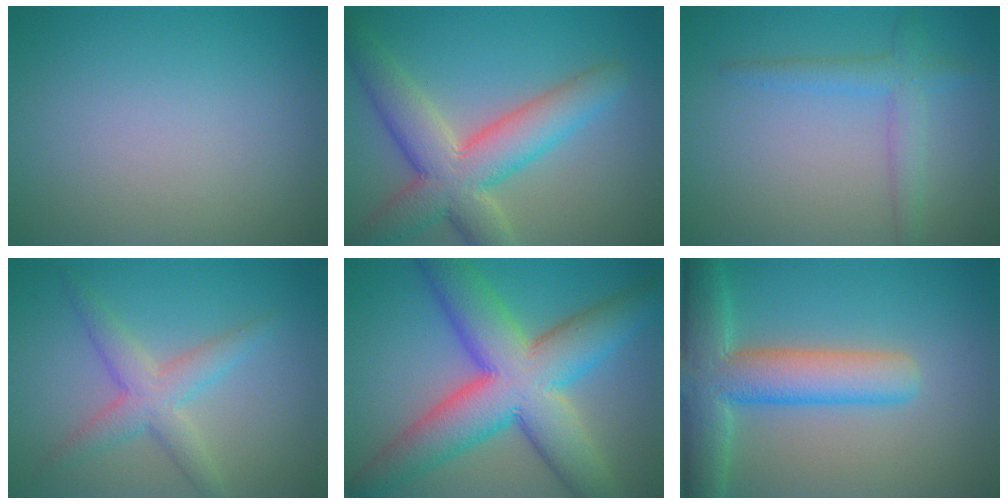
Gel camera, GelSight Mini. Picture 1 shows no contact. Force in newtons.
{"total": 8.0, "press": 8.0, "slide": 0.5}
{"total": 2.7, "press": 2.7, "slide": 0.0}
{"total": 3.6, "press": 3.6, "slide": 0.1}
{"total": 12.2, "press": 12.2, "slide": 0.3}
{"total": 7.8, "press": 7.8, "slide": 0.6}